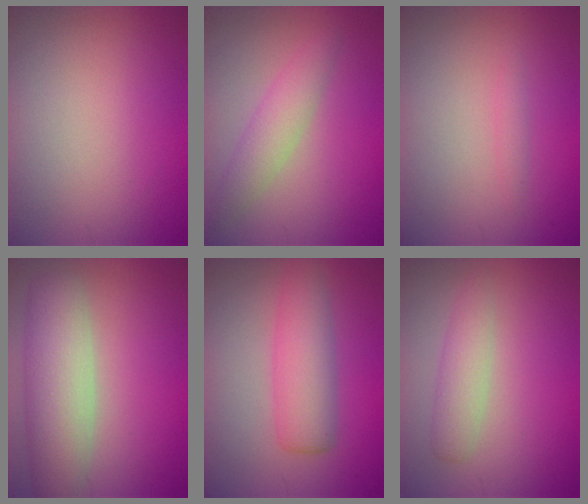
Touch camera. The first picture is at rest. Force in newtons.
{"total": 2.9, "press": 2.9, "slide": 0.1}
{"total": 0.7, "press": 0.7, "slide": 0.1}
{"total": 6.8, "press": 6.8, "slide": 0.4}
{"total": 4.4, "press": 4.4, "slide": 0.2}
{"total": 2.6, "press": 2.6, "slide": 0.0}